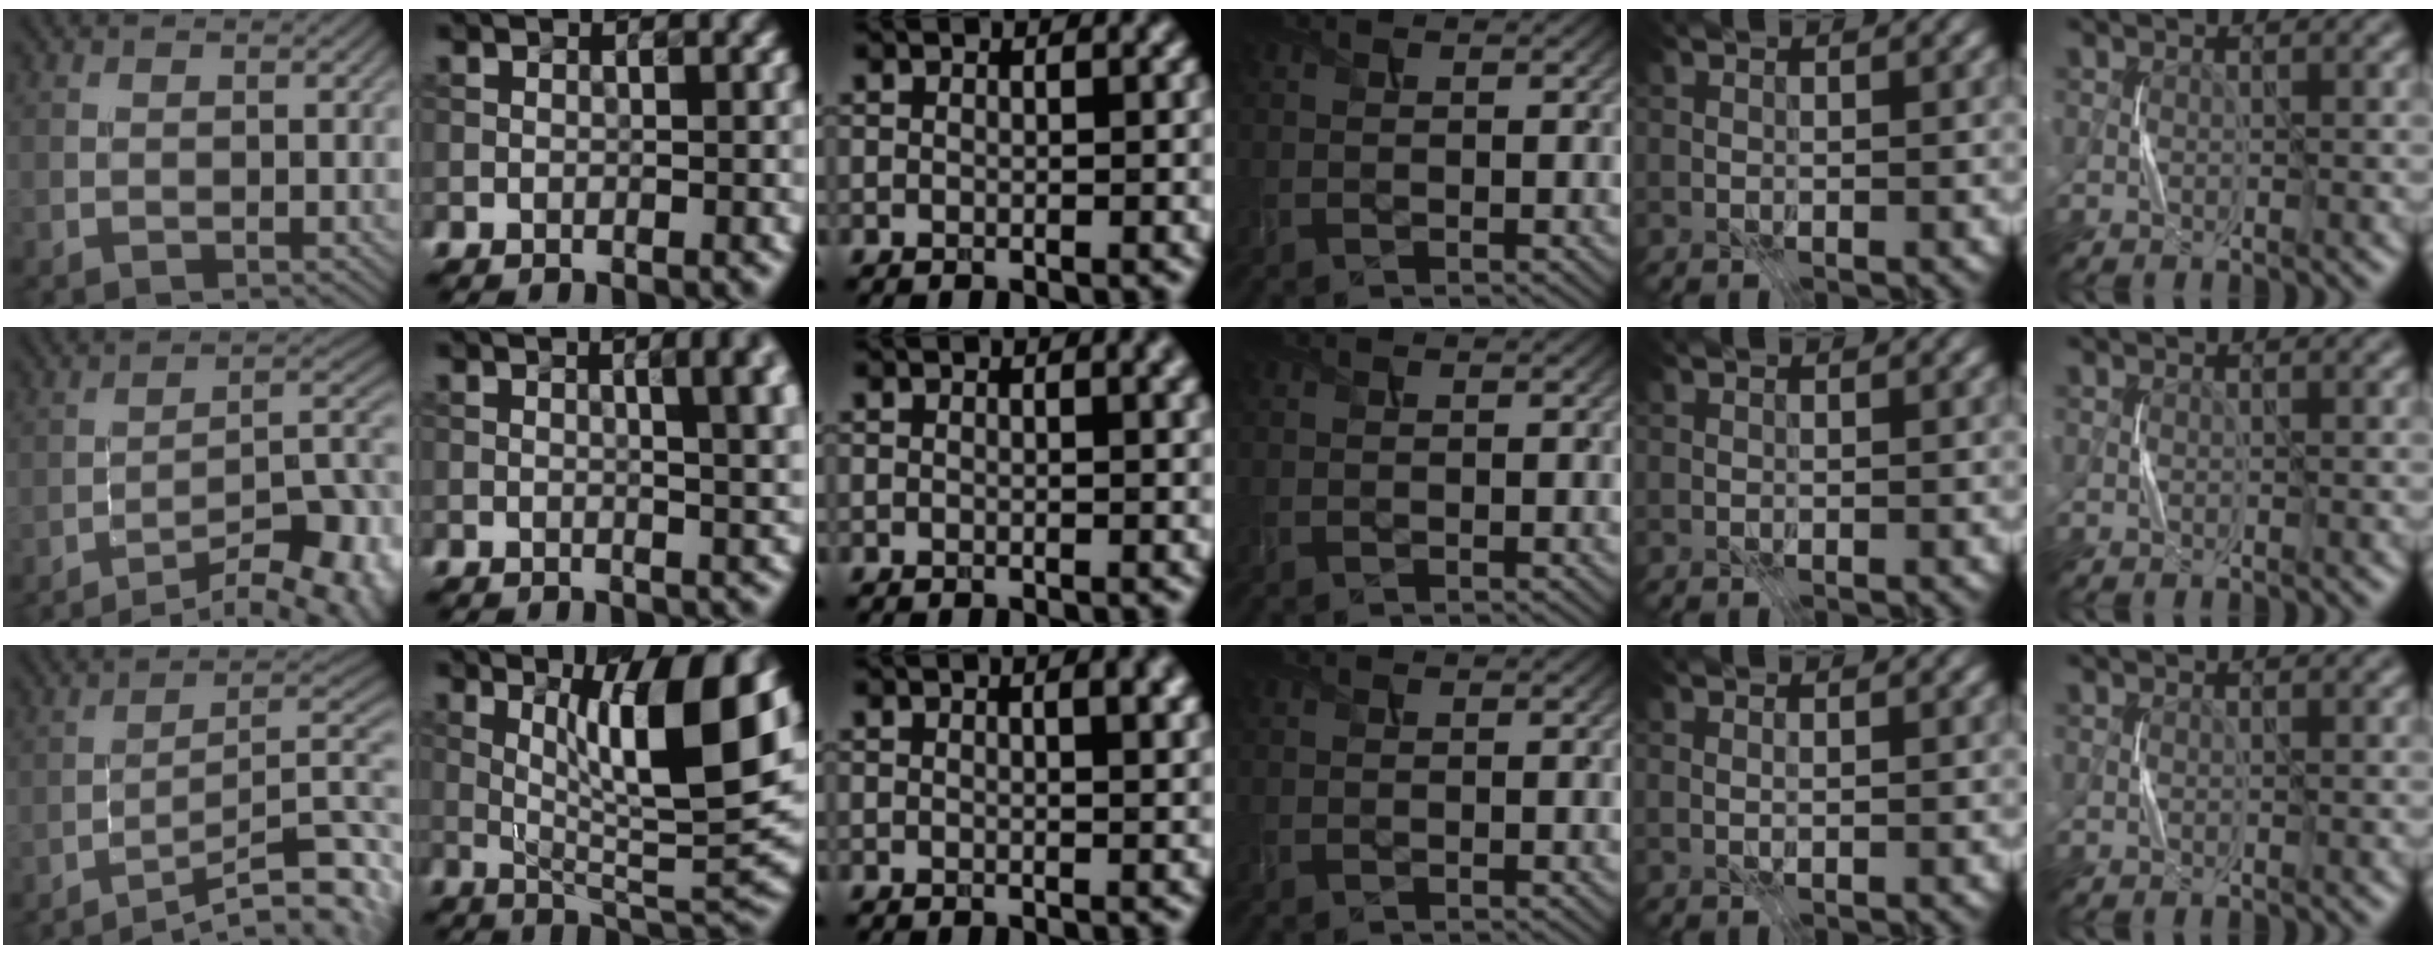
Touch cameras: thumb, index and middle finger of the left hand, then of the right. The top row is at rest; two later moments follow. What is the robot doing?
{"motion": "press", "object": "syringe"}